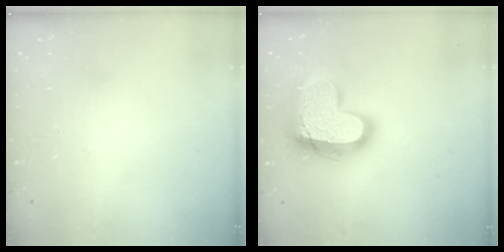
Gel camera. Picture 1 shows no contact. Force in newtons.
{"total": 17.9, "press": 17.8, "slide": 1.6}